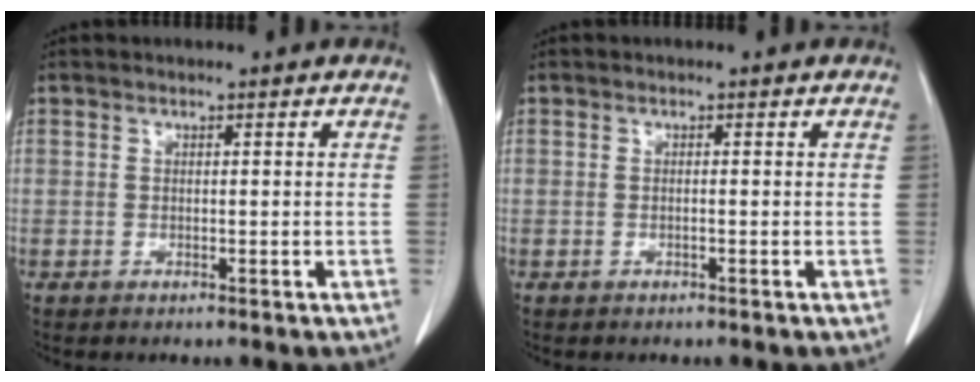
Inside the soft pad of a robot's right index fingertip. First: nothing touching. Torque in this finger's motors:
{"motor_torque": [0.19, -0.08, 0.00, 0.01]}